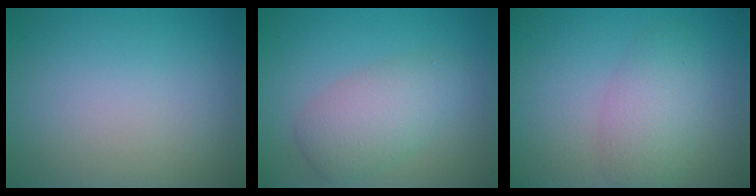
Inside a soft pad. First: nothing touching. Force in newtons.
{"total": 4.2, "press": 4.2, "slide": 0.1}
{"total": 3.6, "press": 3.6, "slide": 0.0}